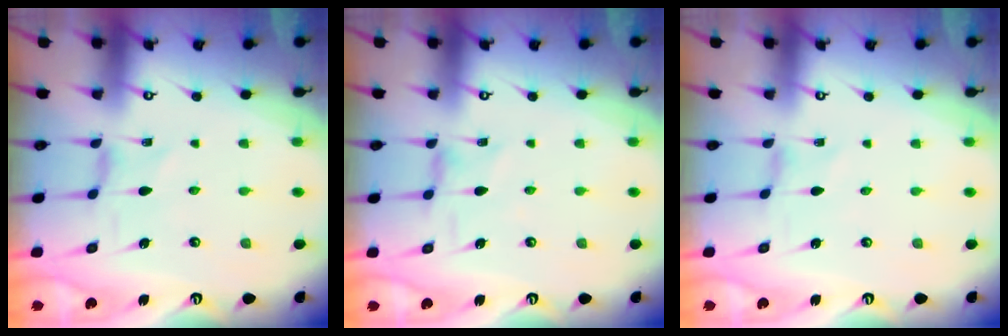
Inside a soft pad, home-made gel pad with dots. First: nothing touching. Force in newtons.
{"total": 1.7, "press": 1.6, "slide": 0.4}
{"total": 0.5, "press": 0.5, "slide": 0.2}